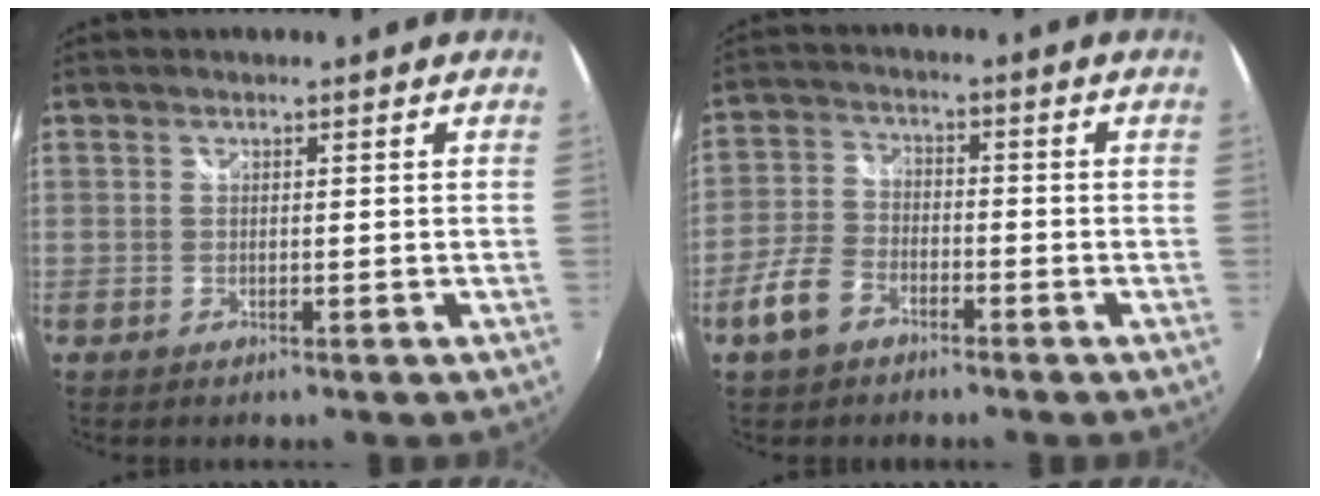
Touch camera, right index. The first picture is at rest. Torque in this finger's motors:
{"motor_torque": [-0.19, -0.30, -0.18, -0.10]}